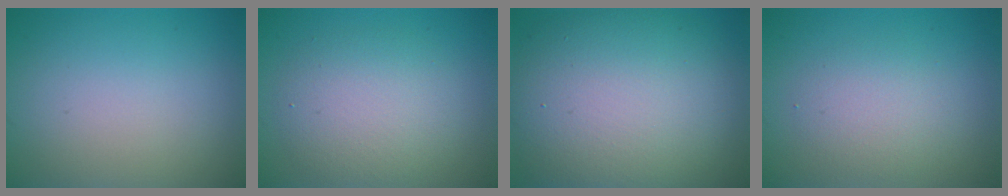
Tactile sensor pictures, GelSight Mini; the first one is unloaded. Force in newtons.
{"total": 4.6, "press": 4.5, "slide": 0.6}
{"total": 13.0, "press": 13.0, "slide": 0.8}
{"total": 2.7, "press": 2.7, "slide": 0.2}